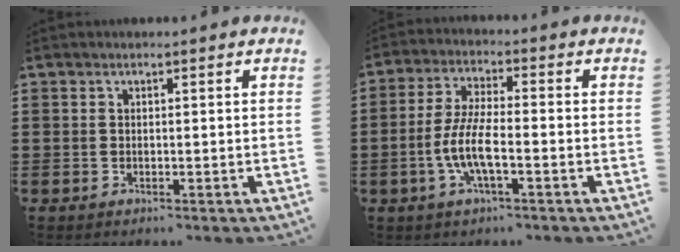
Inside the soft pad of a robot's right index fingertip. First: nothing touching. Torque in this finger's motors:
{"motor_torque": [2.00, 0.14, 0.39, 0.21]}